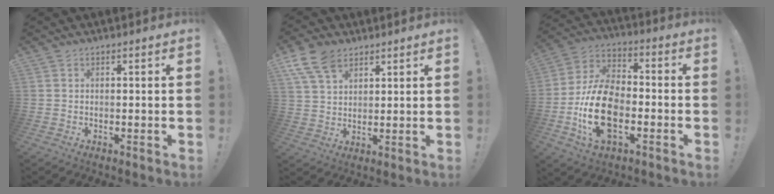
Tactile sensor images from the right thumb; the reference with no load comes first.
{"total": 9.7, "force": [5.9, 5.7, 5.2], "torque": [-0.098, -0.016, 0.118]}
{"total": 19.1, "force": [-5.9, 11.4, 14.2], "torque": [-0.270, 0.027, -0.095]}